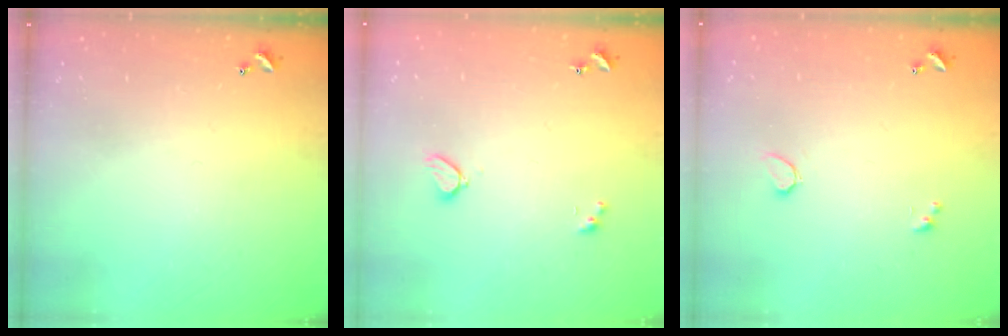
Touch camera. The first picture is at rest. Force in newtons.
{"total": 2.1, "press": 2.0, "slide": 0.5}
{"total": 0.8, "press": 0.7, "slide": 0.4}